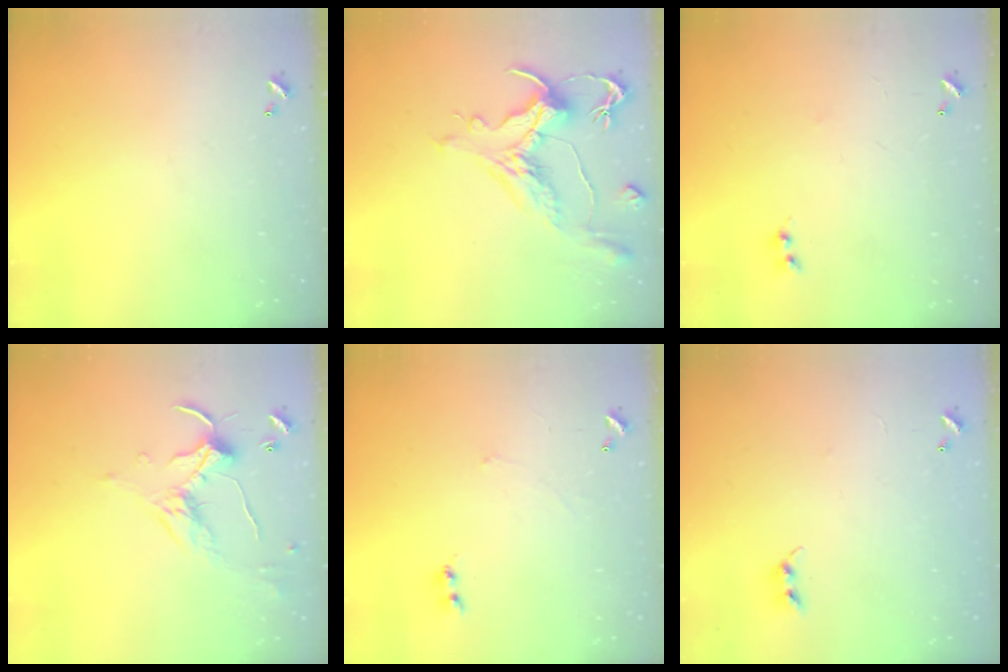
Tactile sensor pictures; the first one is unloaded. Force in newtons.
{"total": 1.5, "press": 0.4, "slide": 1.5}
{"total": 1.8, "press": 1.8, "slide": 0.3}
{"total": 1.2, "press": 0.8, "slide": 0.8}
{"total": 1.6, "press": 1.5, "slide": 0.5}
{"total": 7.8, "press": 7.8, "slide": 0.4}